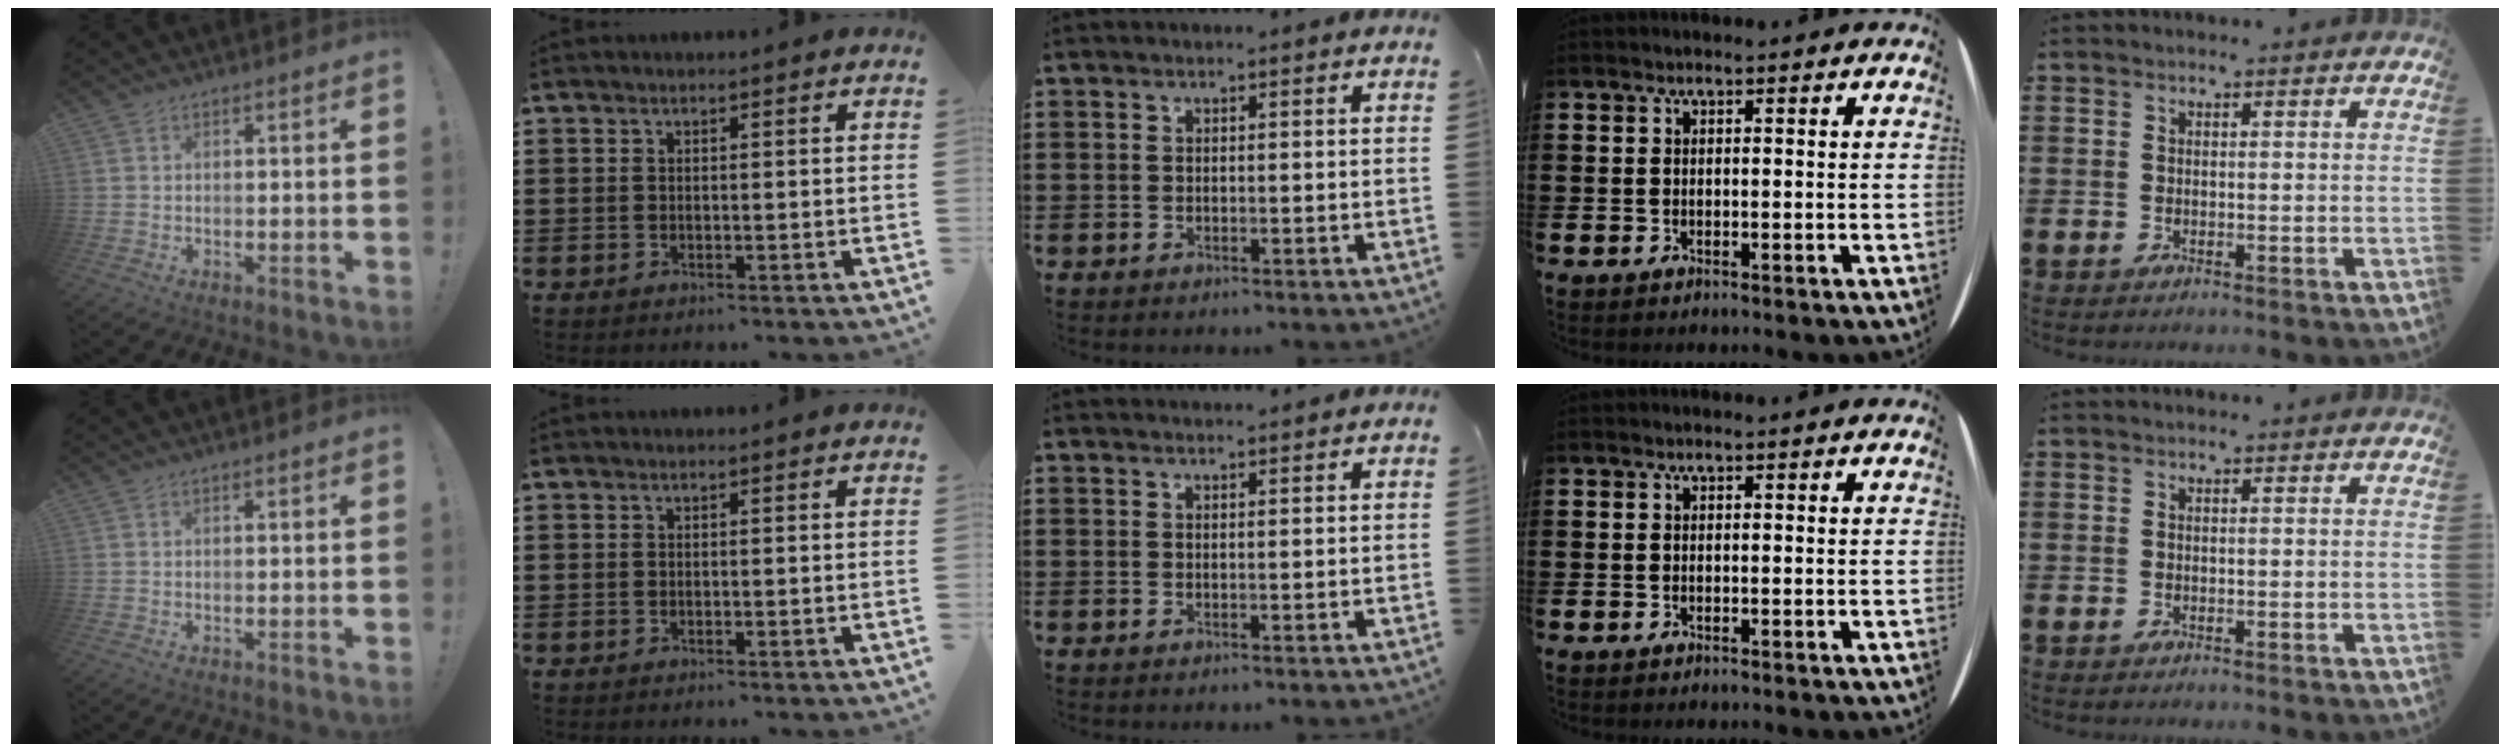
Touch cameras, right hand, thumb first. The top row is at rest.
{"middle": {"total": 0.9, "force": [0.9, 0.0, 0.1], "torque": [0.004, -0.004, 0.015]}}